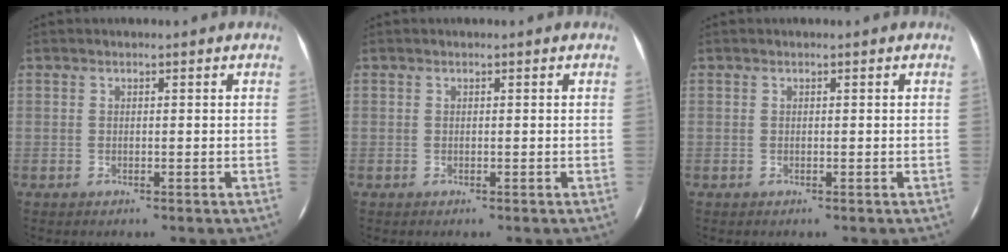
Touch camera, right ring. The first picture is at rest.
{"total": 0.0}
{"total": 0.0}